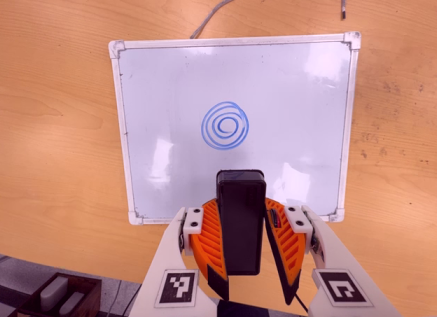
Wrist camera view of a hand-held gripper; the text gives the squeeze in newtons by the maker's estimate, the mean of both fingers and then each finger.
{"total": 8.5, "left": 7.3, "right": 9.7}